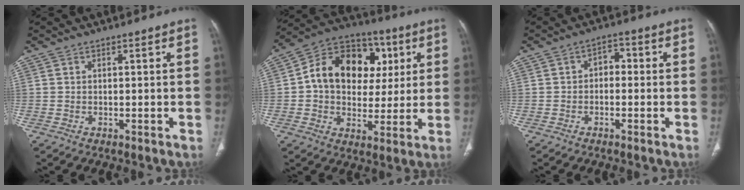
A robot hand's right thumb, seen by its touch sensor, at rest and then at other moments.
{"total": 18.4, "force": [3.5, 14.0, 11.5], "torque": [-0.139, 0.017, 0.052]}
{"total": 3.4, "force": [-0.4, 2.4, 2.3], "torque": [-0.022, 0.019, -0.017]}